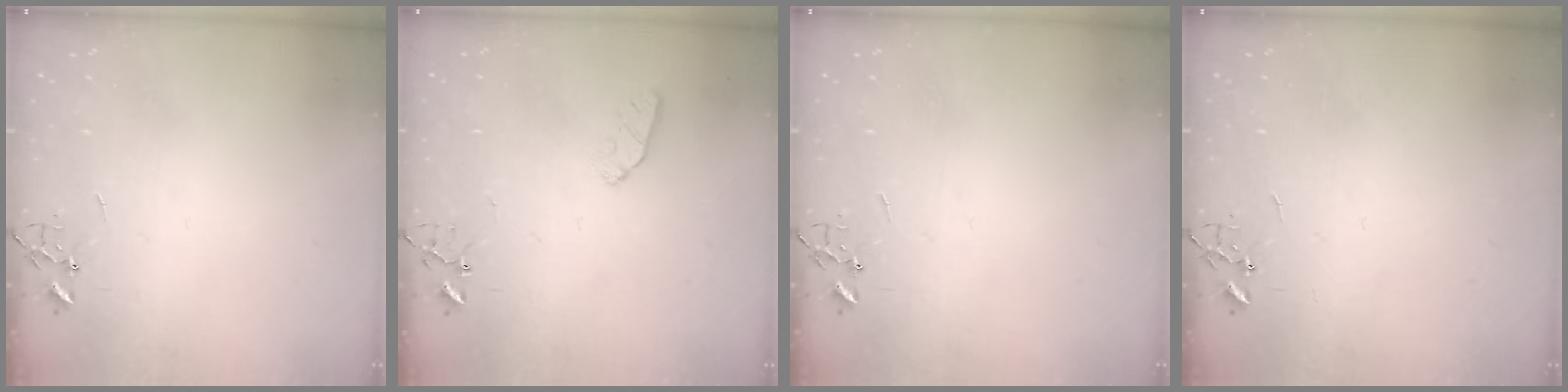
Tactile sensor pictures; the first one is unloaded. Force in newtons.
{"total": 5.4, "press": 5.3, "slide": 0.7}
{"total": 0.0}
{"total": 0.0}